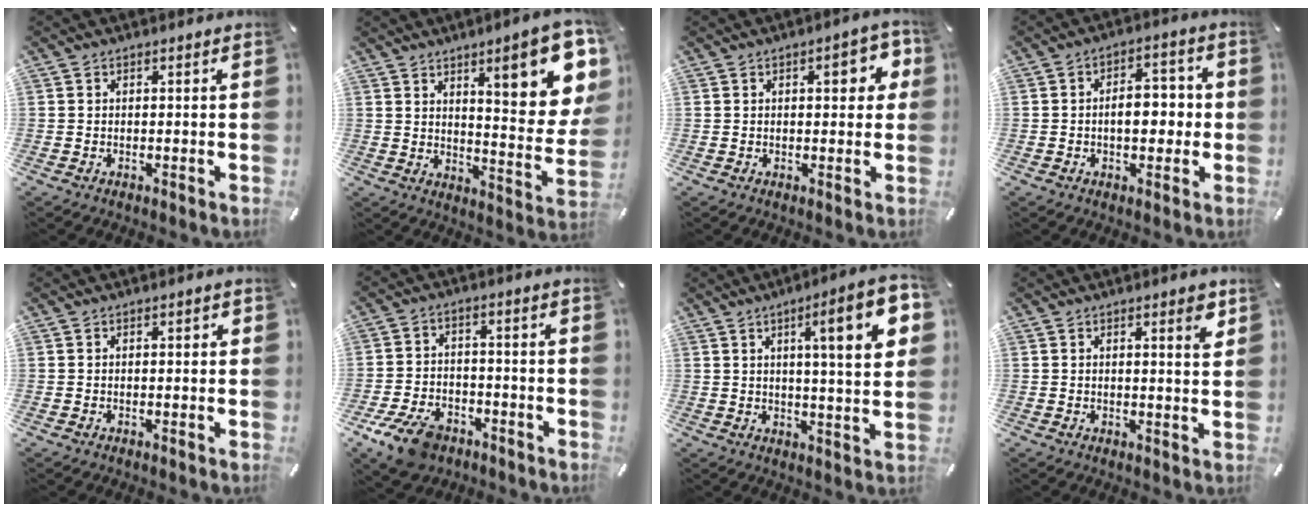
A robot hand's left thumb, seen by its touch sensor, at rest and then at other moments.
{"total": 17.5, "force": [9.4, 5.5, 13.7], "torque": [-0.175, -0.064, 0.147]}
{"total": 6.5, "force": [1.9, 3.0, 5.5], "torque": [-0.059, -0.006, 0.021]}
{"total": 7.5, "force": [-0.9, 4.6, 5.8], "torque": [-0.071, 0.005, -0.021]}
{"total": 0.6, "force": [0.0, 0.3, 0.5], "torque": [-0.010, 0.004, -0.002]}
{"total": 9.8, "force": [-6.2, 5.8, 4.9], "torque": [-0.100, 0.035, -0.113]}
{"total": 16.0, "force": [5.6, 3.1, 14.7], "torque": [-0.213, -0.018, 0.075]}
{"total": 3.5, "force": [2.0, 0.6, 2.8], "torque": [-0.042, -0.006, 0.029]}